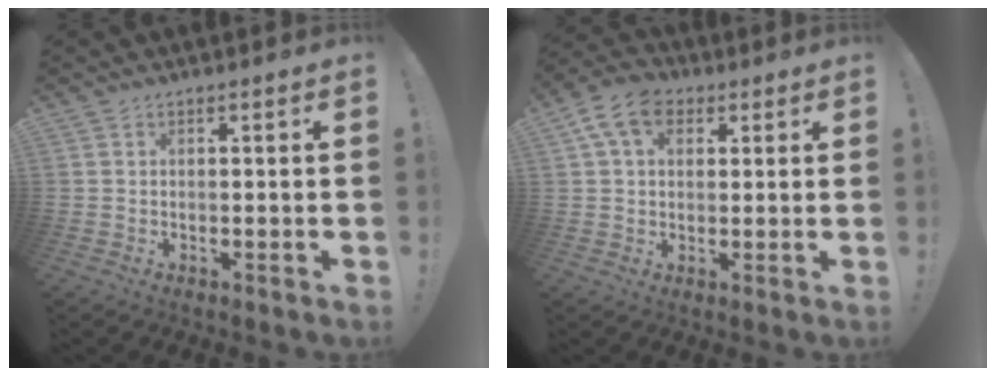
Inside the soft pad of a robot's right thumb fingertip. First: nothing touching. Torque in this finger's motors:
{"motor_torque": [-0.06, -0.06, 0.16, -0.01, 0.25]}